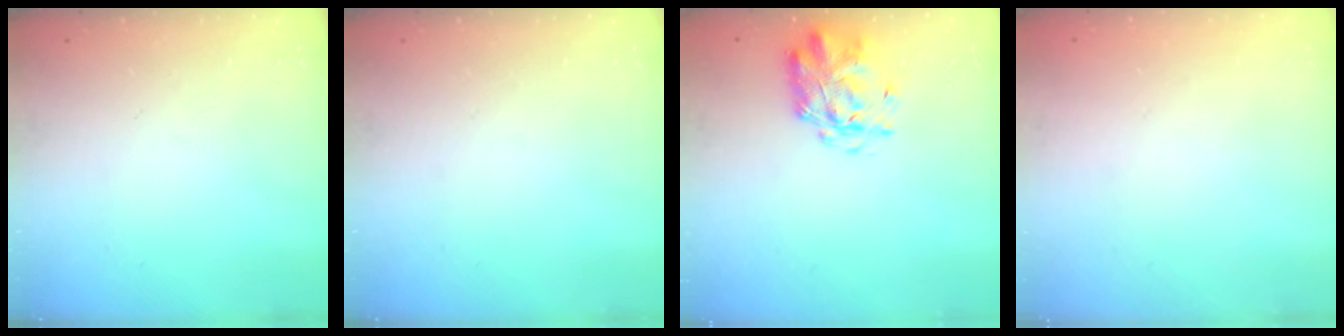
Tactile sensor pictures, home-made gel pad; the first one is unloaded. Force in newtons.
{"total": 0.0}
{"total": 2.9, "press": 2.8, "slide": 0.7}
{"total": 1.7, "press": 1.7, "slide": 0.2}